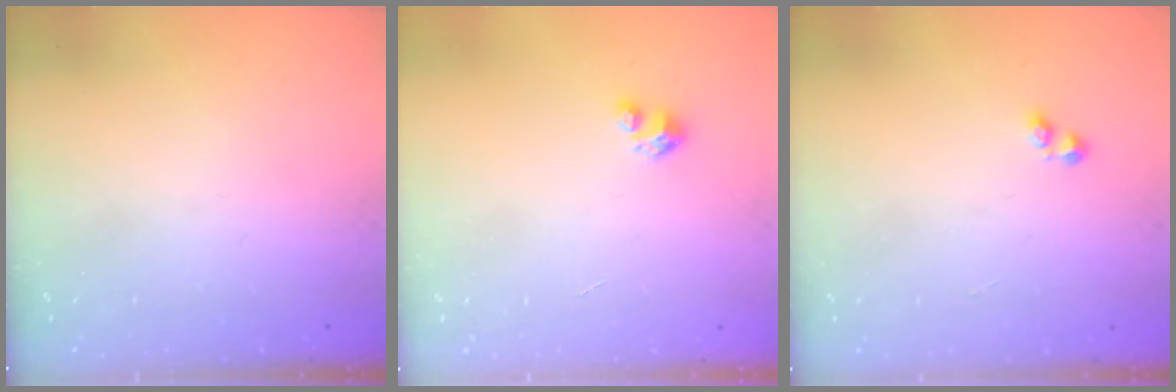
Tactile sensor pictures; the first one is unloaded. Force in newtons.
{"total": 1.7, "press": 1.7, "slide": 0.1}
{"total": 1.6, "press": 1.5, "slide": 0.4}